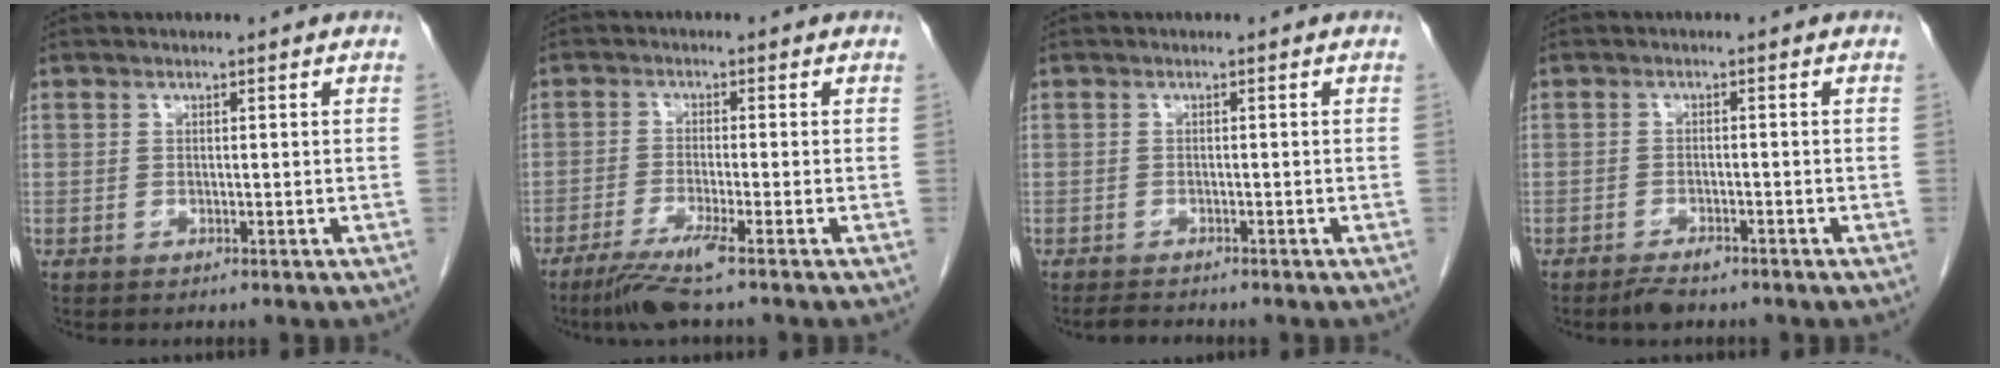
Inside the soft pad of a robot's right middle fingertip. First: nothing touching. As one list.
[{"total": 5.9, "force": [-3.9, -0.7, 4.4], "torque": [-0.083, -0.018, -0.077]}, {"total": 1.4, "force": [-1.4, 0.0, 0.3], "torque": [-0.014, -0.009, -0.022]}, {"total": 2.6, "force": [-2.0, 0.8, 1.5], "torque": [-0.031, -0.003, -0.030]}]